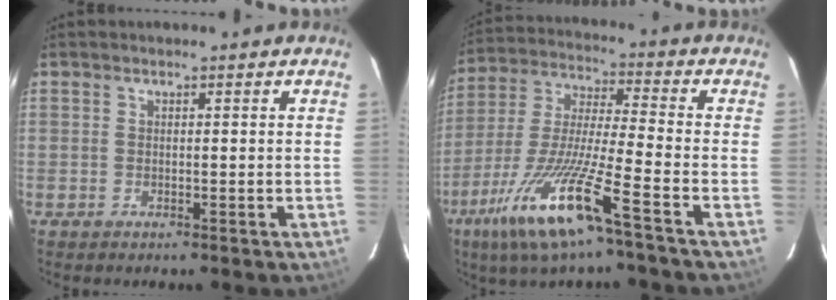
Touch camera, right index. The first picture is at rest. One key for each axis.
{"total": 15.8, "fx": -9.1, "fy": 0.1, "fz": 13.0, "tx": -0.275, "ty": -0.026, "tz": -0.176}